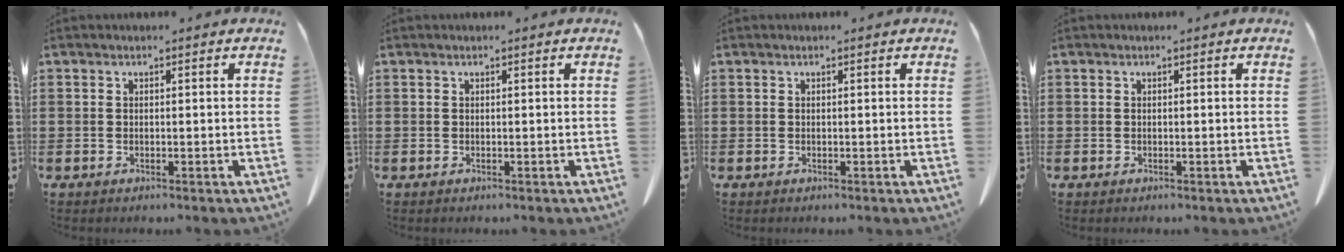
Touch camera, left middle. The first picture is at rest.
{"total": 0.0}
{"total": 0.0}
{"total": 0.0}